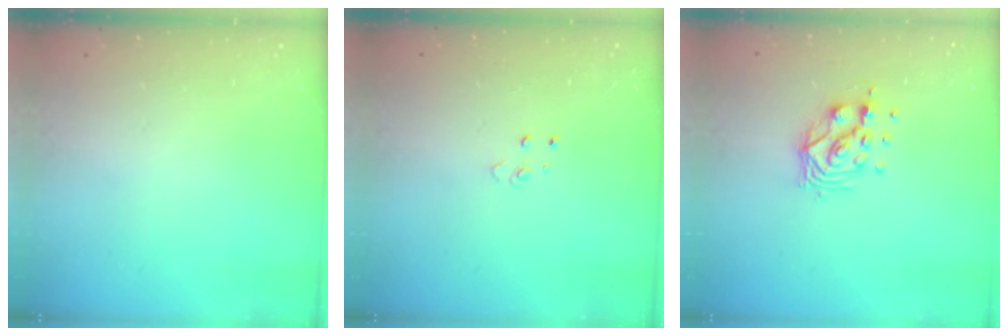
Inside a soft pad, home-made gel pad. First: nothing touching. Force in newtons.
{"total": 3.6, "press": 3.6, "slide": 0.4}
{"total": 9.3, "press": 9.3, "slide": 0.9}